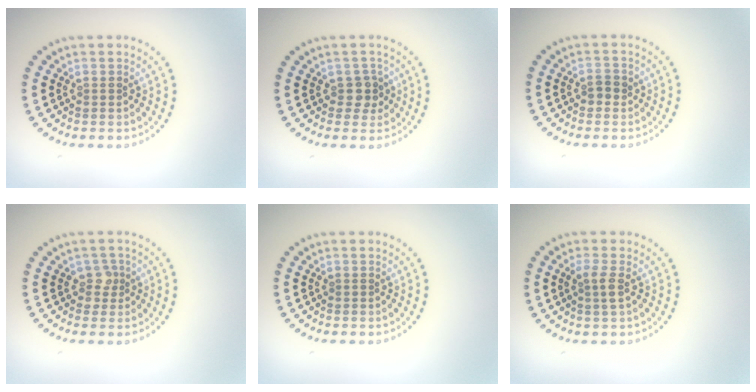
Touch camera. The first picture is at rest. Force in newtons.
{"total": 1.7, "press": 1.5, "slide": 0.8}
{"total": 1.2, "press": 1.2, "slide": 0.3}
{"total": 1.5, "press": 1.2, "slide": 1.0}
{"total": 0.0}
{"total": 1.6, "press": 1.4, "slide": 0.8}